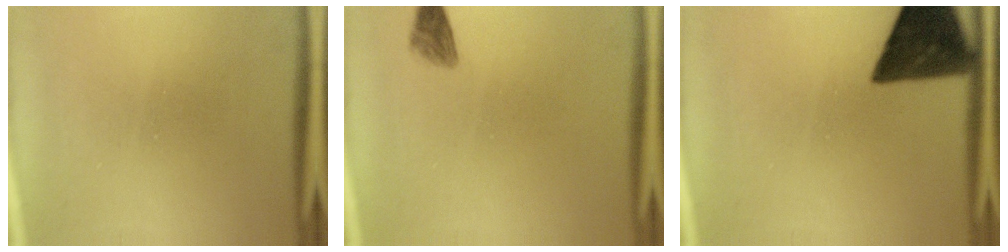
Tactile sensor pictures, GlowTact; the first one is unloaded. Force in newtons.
{"total": 1.9}
{"total": 13.0}